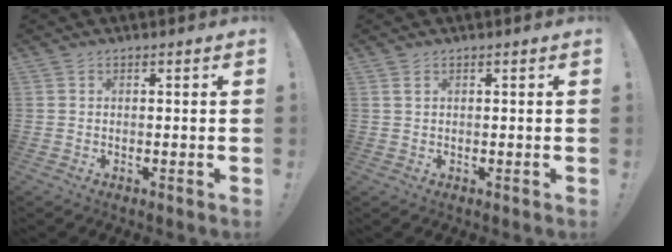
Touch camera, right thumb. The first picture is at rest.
{"total": 1.3, "force": [0.8, 0.3, 1.1], "torque": [-0.028, 0.003, 0.015]}